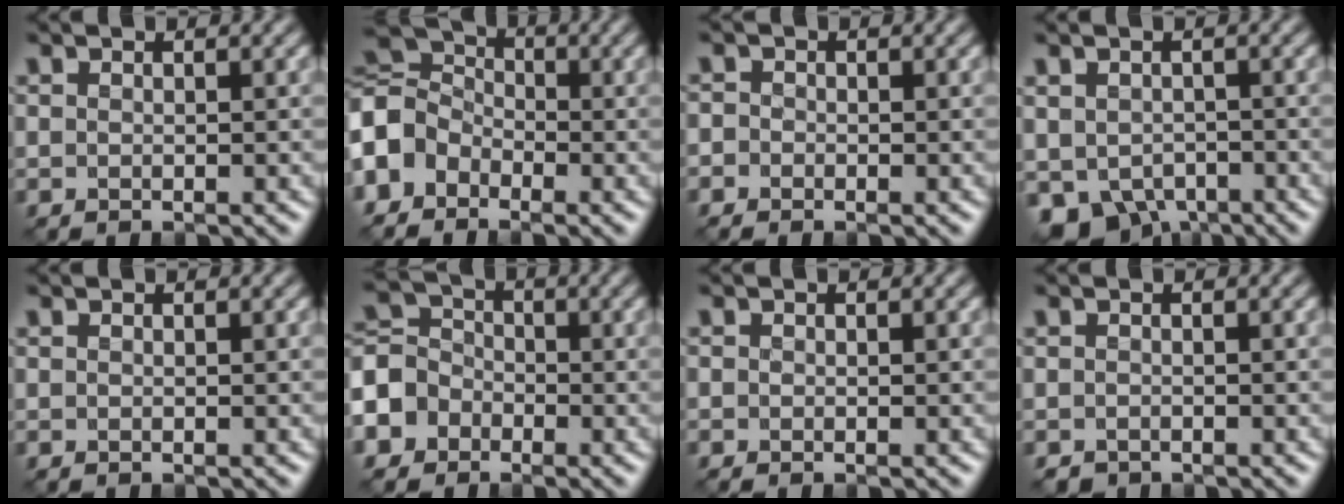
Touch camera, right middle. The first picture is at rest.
{"total": 6.4, "force": [-2.4, 5.1, 3.2], "torque": [-0.080, 0.009, -0.074]}
{"total": 1.0, "force": [-0.5, 0.8, 0.1], "torque": [0.004, -0.004, -0.016]}
{"total": 5.4, "force": [-2.6, 3.9, 2.7], "torque": [-0.052, -0.021, -0.040]}
{"total": 0.0}
{"total": 6.9, "force": [-3.3, 5.6, 2.2], "torque": [-0.045, -0.004, -0.077]}
{"total": 0.0}
{"total": 0.6, "force": [-0.6, 0.2, -0.1], "torque": [0.003, -0.007, -0.013]}